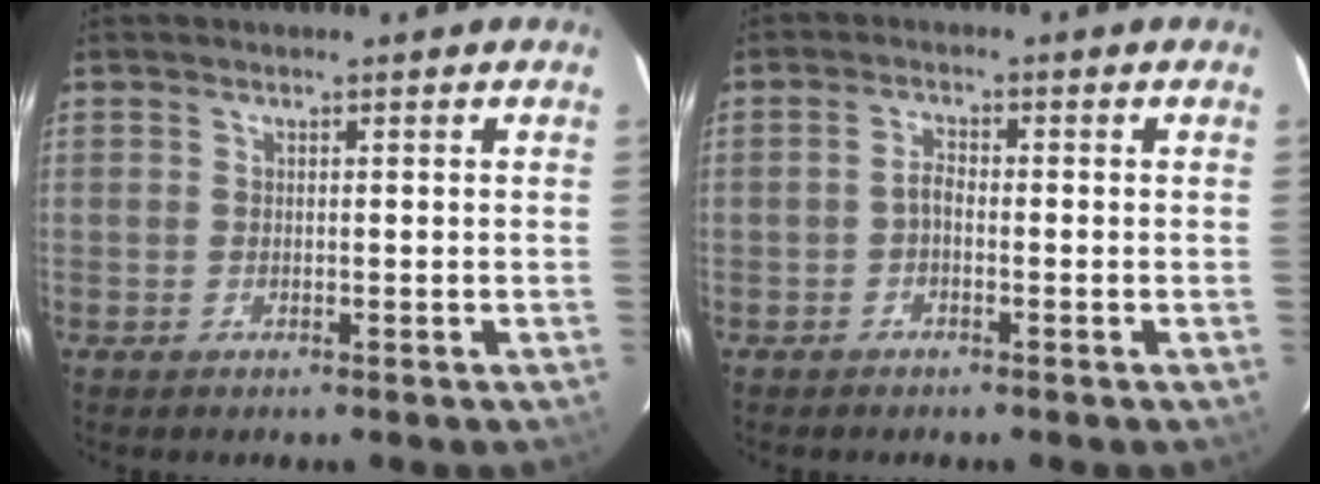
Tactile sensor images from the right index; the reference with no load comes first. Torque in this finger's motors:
{"motor_torque": [0.36, 0.00, 0.16, 0.03]}